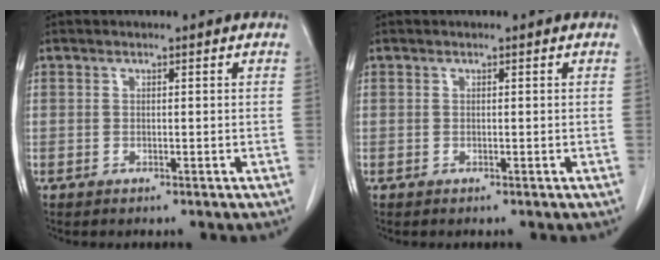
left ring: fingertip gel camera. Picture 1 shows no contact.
{"total": 0.0}